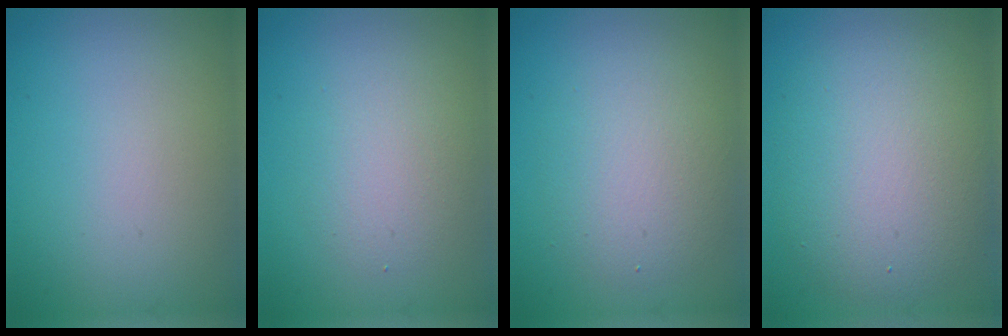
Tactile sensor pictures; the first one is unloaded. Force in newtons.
{"total": 2.7, "press": 2.7, "slide": 0.2}
{"total": 4.0, "press": 4.0, "slide": 0.1}
{"total": 7.6, "press": 7.6, "slide": 0.4}